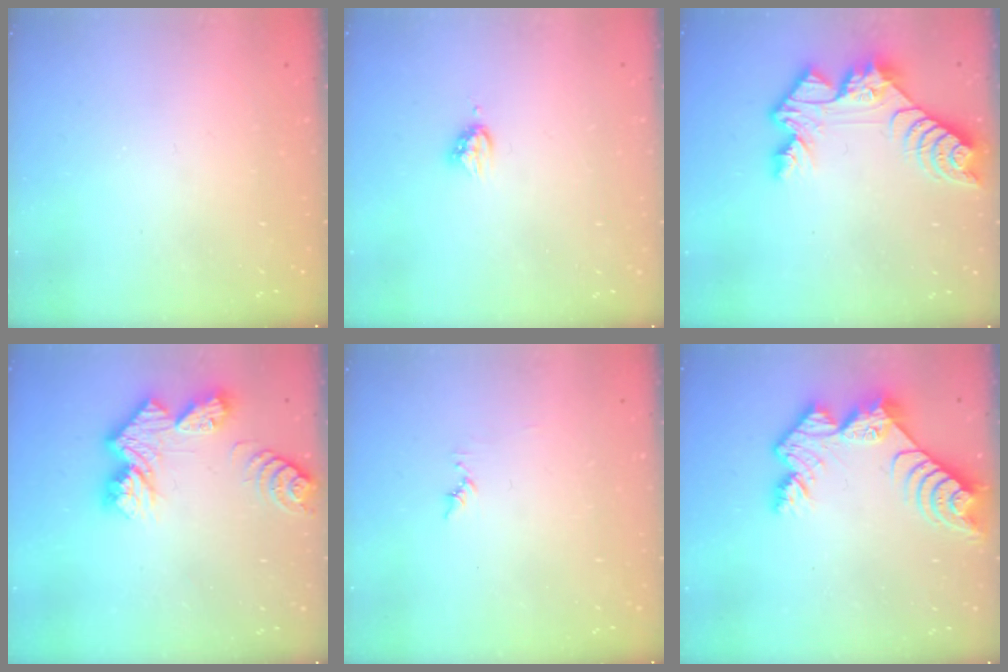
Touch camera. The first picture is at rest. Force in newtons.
{"total": 4.6, "press": 4.6, "slide": 0.4}
{"total": 11.2, "press": 11.1, "slide": 1.0}
{"total": 11.9, "press": 11.8, "slide": 1.0}
{"total": 4.4, "press": 4.4, "slide": 0.4}
{"total": 11.0, "press": 11.0, "slide": 0.9}